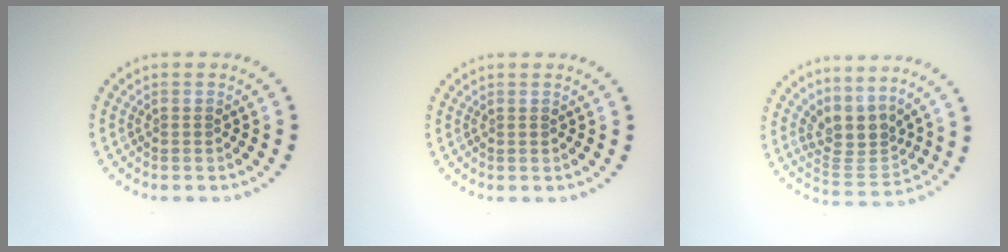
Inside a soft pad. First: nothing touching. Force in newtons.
{"total": 0.0}
{"total": 3.4, "press": 2.4, "slide": 2.4}